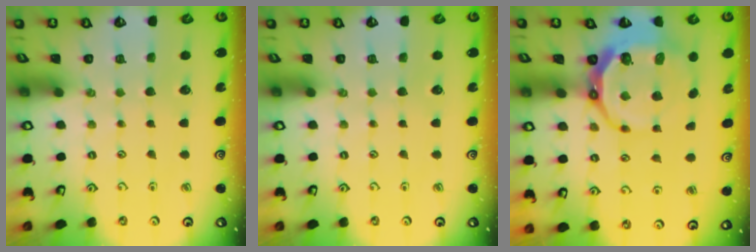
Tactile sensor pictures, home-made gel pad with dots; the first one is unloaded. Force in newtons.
{"total": 0.0}
{"total": 11.0, "press": 10.1, "slide": 4.2}